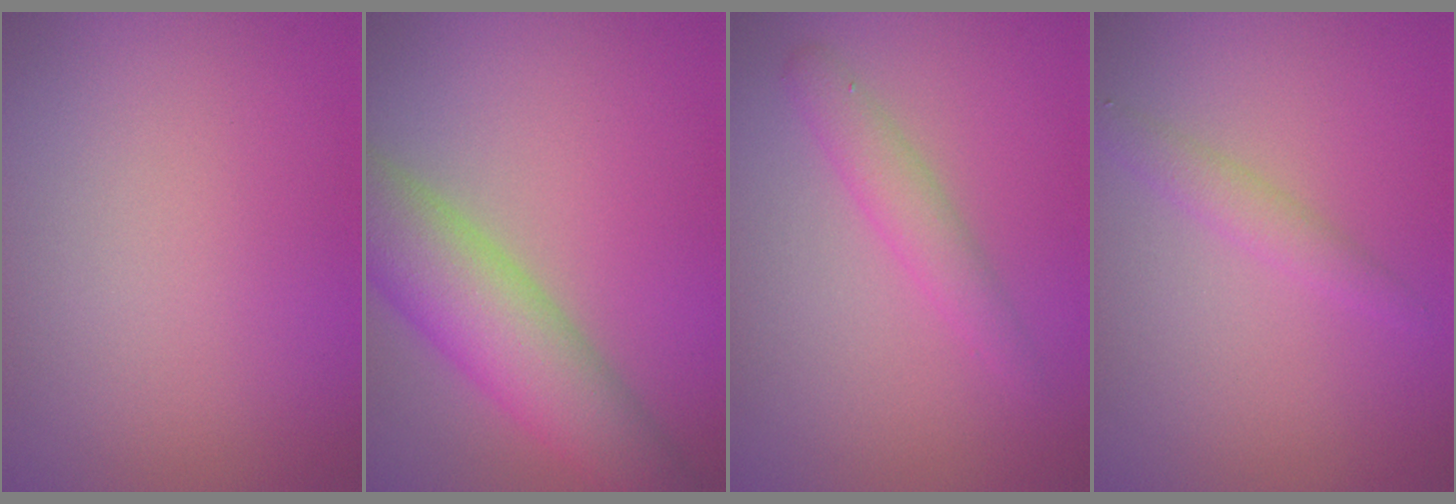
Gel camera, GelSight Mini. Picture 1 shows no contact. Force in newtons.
{"total": 7.6, "press": 7.5, "slide": 0.7}
{"total": 1.3, "press": 1.3, "slide": 0.2}
{"total": 1.6, "press": 1.6, "slide": 0.0}